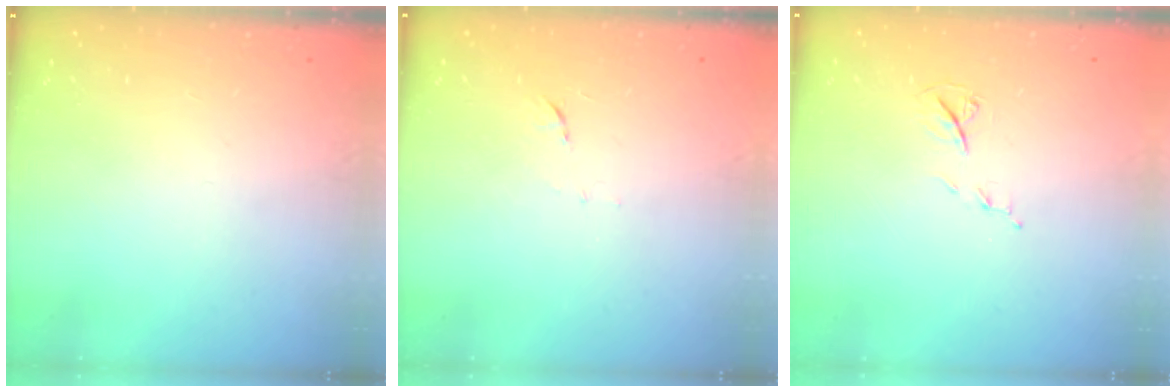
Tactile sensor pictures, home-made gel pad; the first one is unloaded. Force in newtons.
{"total": 5.5, "press": 5.4, "slide": 0.4}
{"total": 6.2, "press": 6.2, "slide": 0.7}